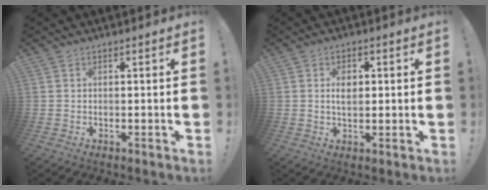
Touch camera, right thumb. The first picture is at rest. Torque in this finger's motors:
{"motor_torque": [-0.19, 0.26, 0.28, 0.30, 0.21]}